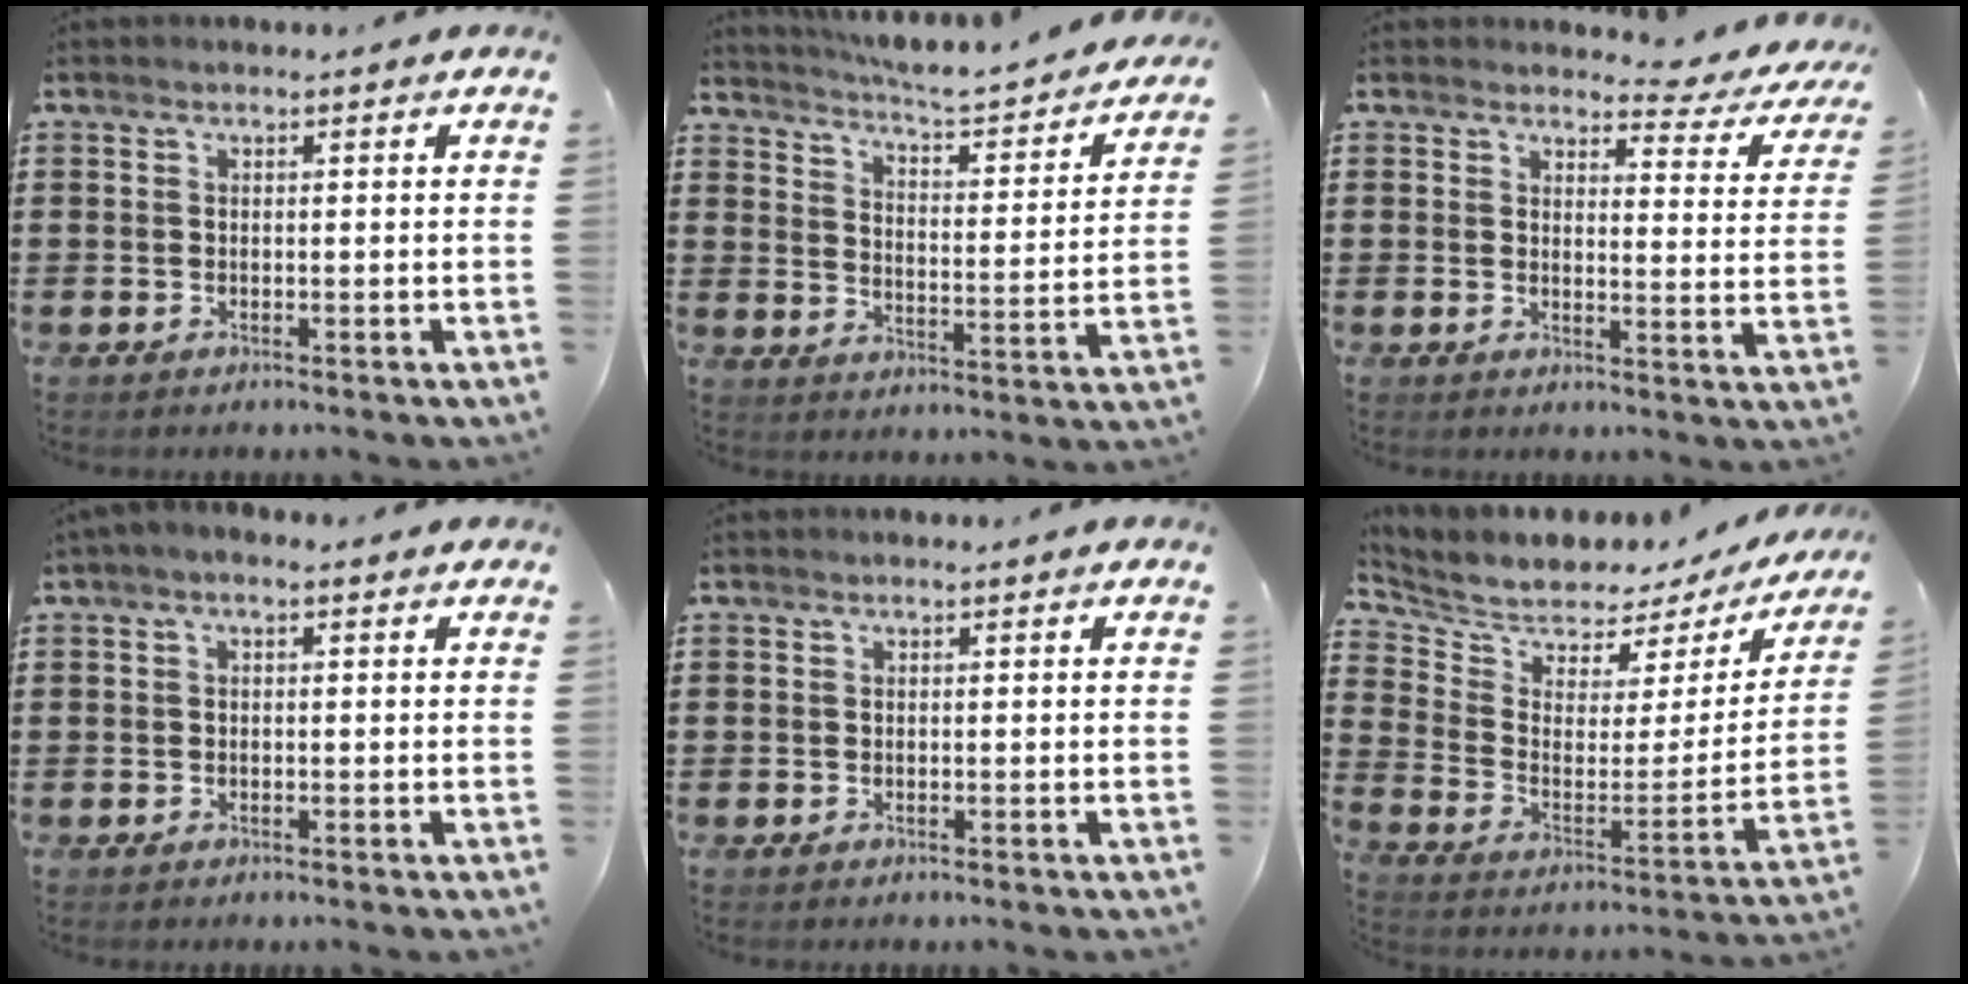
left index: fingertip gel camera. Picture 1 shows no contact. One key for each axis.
{"total": 4.3, "fx": 4.1, "fy": -0.5, "fz": 1.2, "tx": -0.048, "ty": -0.038, "tz": 0.061}
{"total": 3.7, "fx": 3.2, "fy": 1.2, "fz": 1.4, "tx": -0.028, "ty": -0.021, "tz": 0.051}
{"total": 1.0, "fx": -0.5, "fy": 0.4, "fz": 0.8, "tx": -0.014, "ty": 0.000, "tz": -0.009}
{"total": 0.0}
{"total": 4.6, "fx": 4.4, "fy": 1.5, "fz": -0.3, "tx": -0.034, "ty": -0.042, "tz": 0.068}